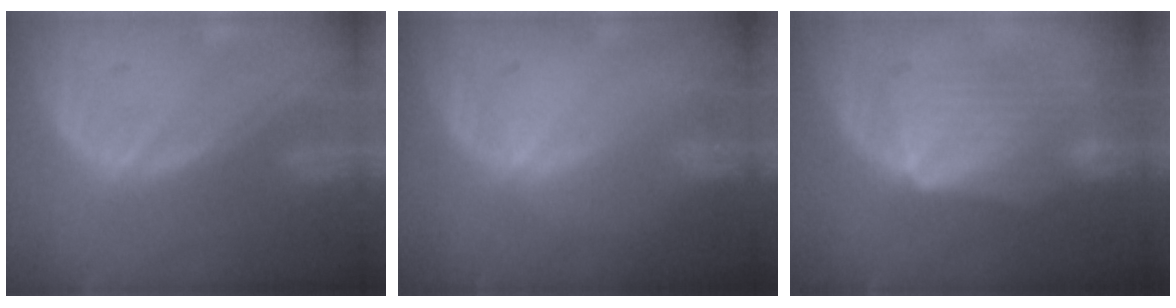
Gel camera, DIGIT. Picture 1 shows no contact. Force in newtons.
{"total": 0.0}
{"total": 7.7, "press": 7.7, "slide": 0.4}